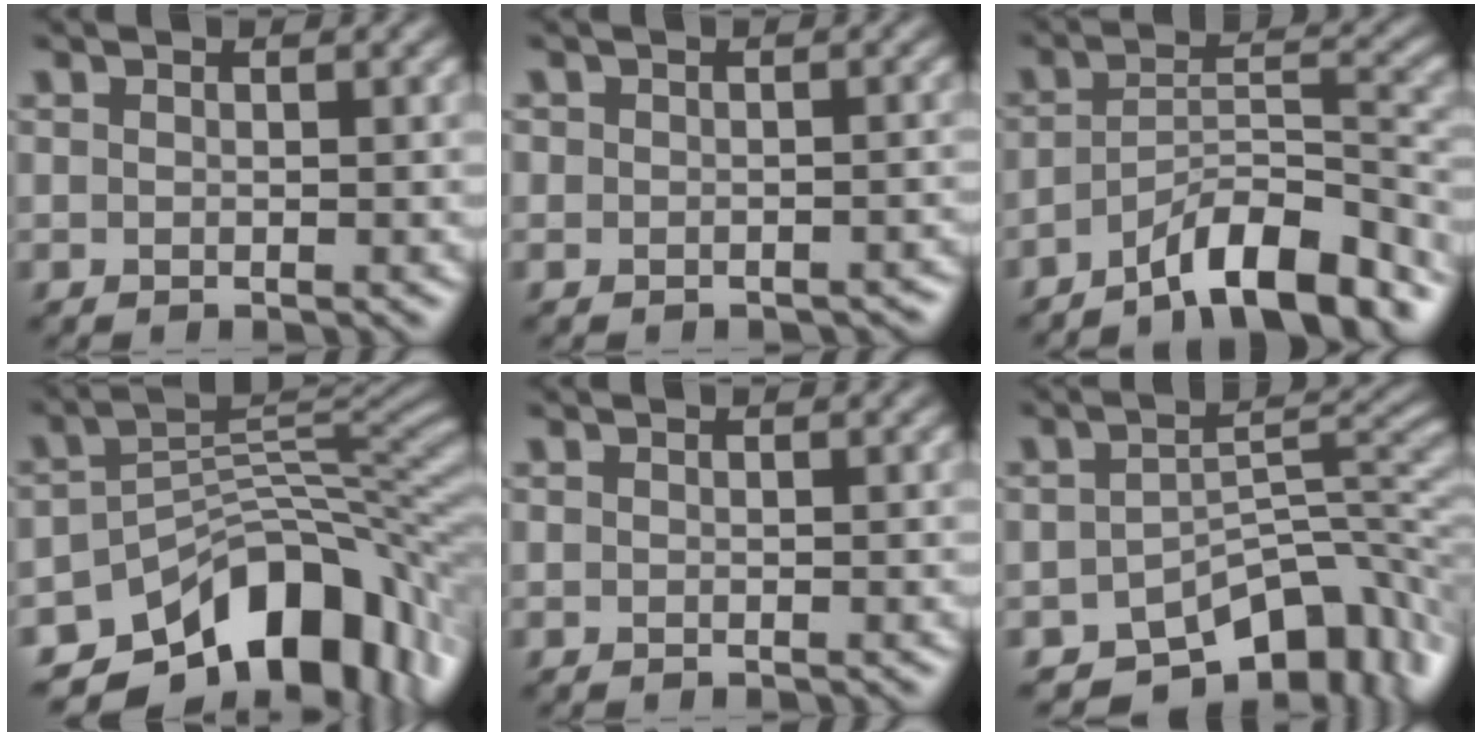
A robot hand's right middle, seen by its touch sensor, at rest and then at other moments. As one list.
[{"total": 1.4, "force": [-0.7, 1.2, 0.1], "torque": [0.011, -0.007, -0.011]}, {"total": 8.4, "force": [-6.1, 2.1, 5.4], "torque": [-0.079, 0.009, -0.107]}, {"total": 11.5, "force": [-7.0, 6.2, 6.7], "torque": [-0.085, 0.001, -0.125]}, {"total": 0.0}, {"total": 8.5, "force": [-5.7, 4.1, 4.9], "torque": [-0.048, -0.008, -0.096]}]